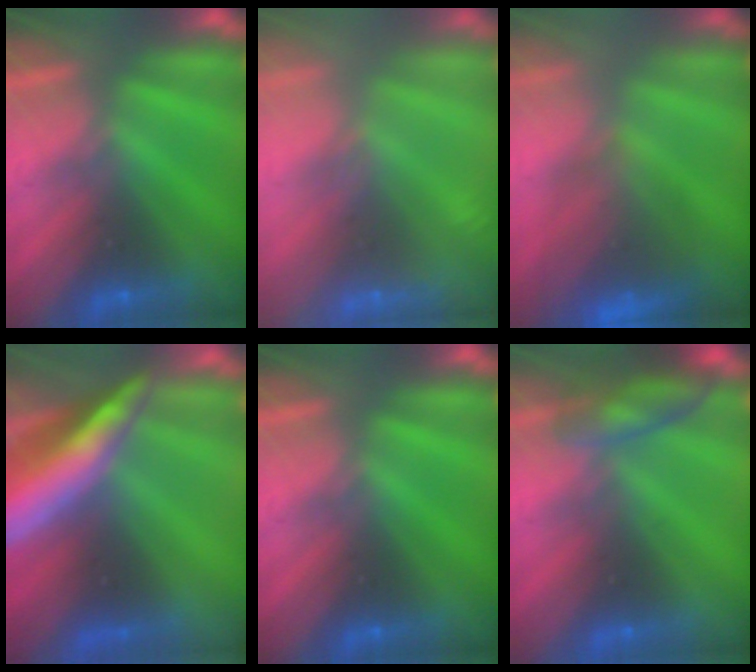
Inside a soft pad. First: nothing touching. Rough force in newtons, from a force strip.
{"total": 2.4}
{"total": 8.5}
{"total": 7.6}
{"total": 0.0}
{"total": 2.8}